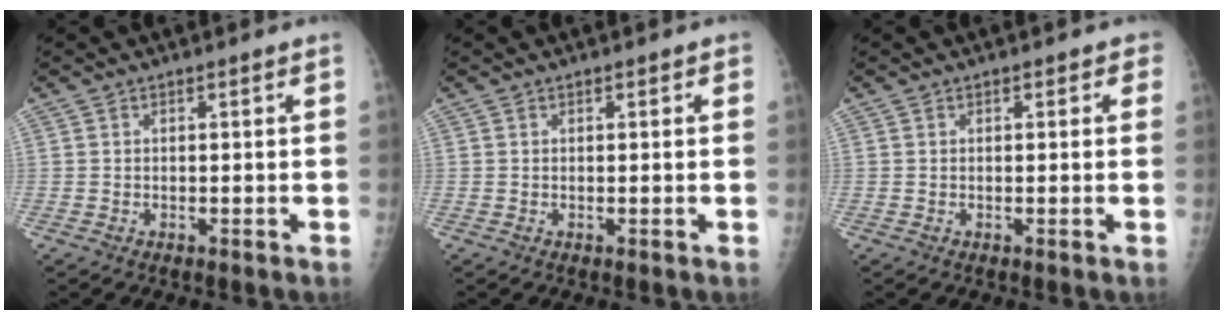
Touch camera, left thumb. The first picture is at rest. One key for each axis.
{"total": 0.6, "fx": 0.3, "fy": 0.4, "fz": 0.4, "tx": 0.002, "ty": 0.001, "tz": 0.000}
{"total": 1.5, "fx": 0.7, "fy": 1.0, "fz": 0.8, "tx": 0.011, "ty": 0.002, "tz": 0.002}